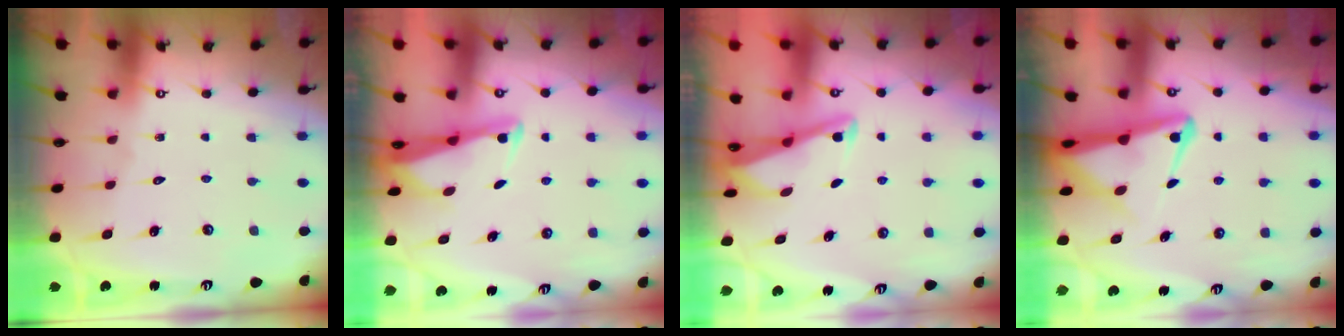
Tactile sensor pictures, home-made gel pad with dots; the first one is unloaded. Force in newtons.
{"total": 2.5, "press": 2.5, "slide": 0.5}
{"total": 2.8, "press": 2.8, "slide": 0.4}
{"total": 6.6, "press": 6.6, "slide": 0.7}